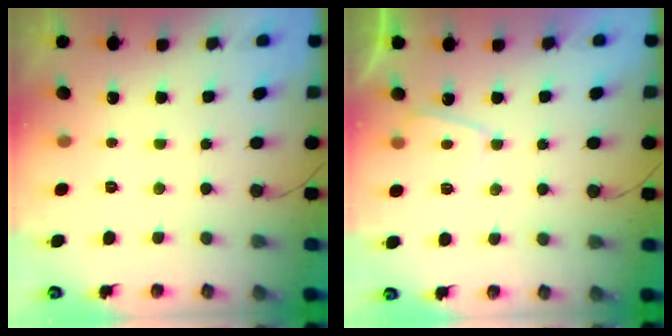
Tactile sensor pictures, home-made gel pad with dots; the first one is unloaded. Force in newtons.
{"total": 2.5, "press": 2.4, "slide": 0.7}